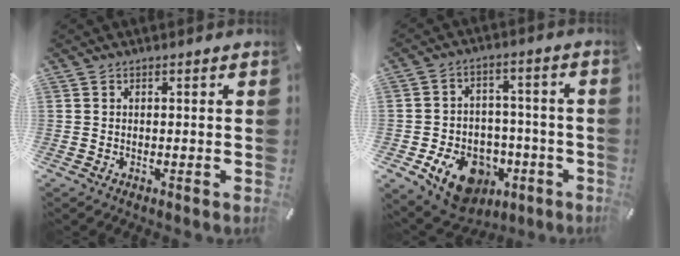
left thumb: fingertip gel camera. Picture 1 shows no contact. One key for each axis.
{"total": 13.3, "fx": -6.1, "fy": 9.8, "fz": 6.7, "tx": -0.088, "ty": 0.039, "tz": -0.099}